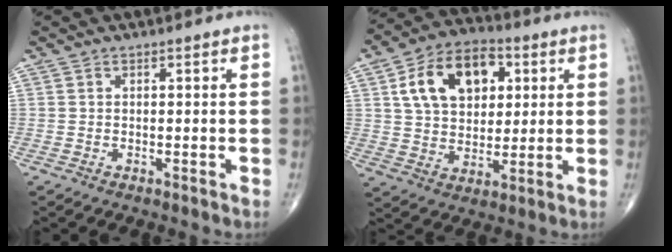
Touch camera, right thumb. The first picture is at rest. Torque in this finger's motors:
{"motor_torque": [-1.00, 1.49, 0.25, -0.03, 0.18]}